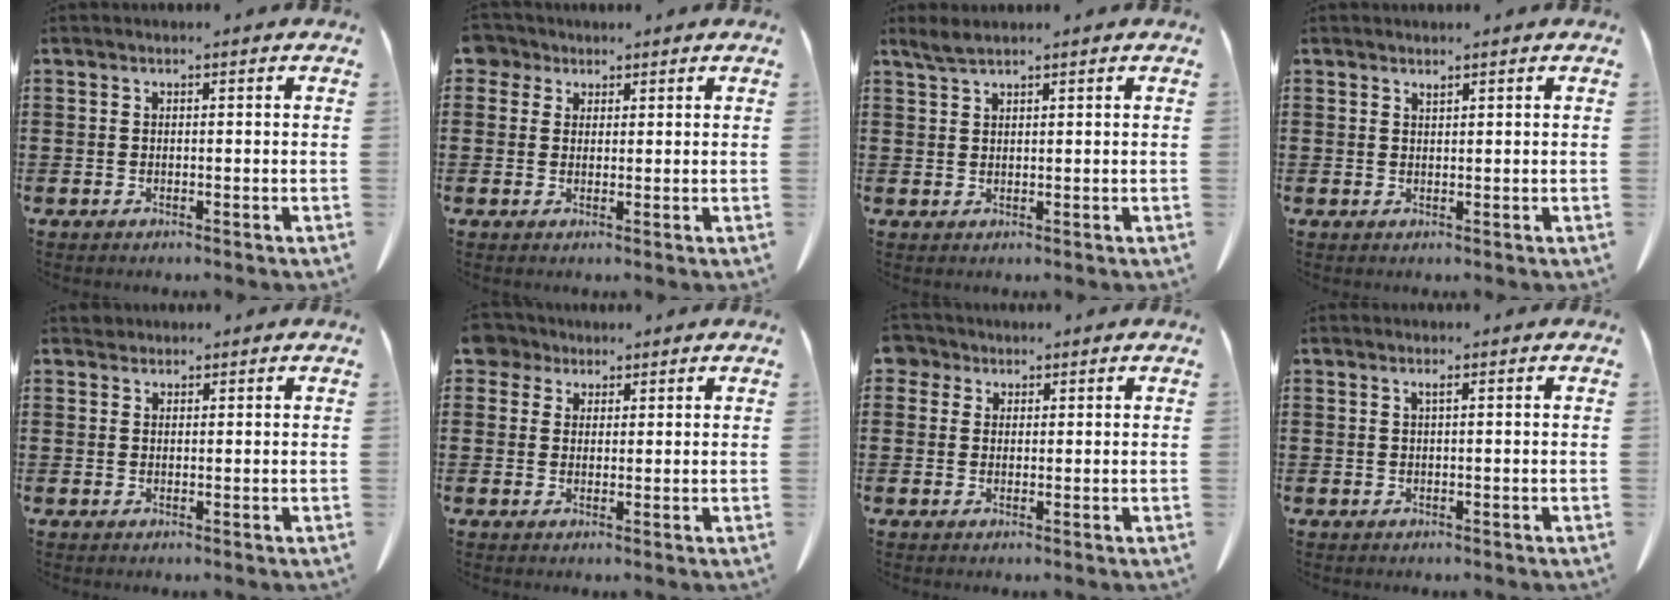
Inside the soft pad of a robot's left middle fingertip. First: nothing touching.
{"total": 2.9, "force": [2.0, 1.9, 0.8], "torque": [-0.017, 0.006, 0.035]}
{"total": 2.0, "force": [1.6, 0.2, 1.1], "torque": [-0.025, 0.001, 0.030]}
{"total": 0.8, "force": [0.8, 0.0, 0.3], "torque": [-0.007, -0.002, 0.016]}
{"total": 1.1, "force": [1.0, 0.5, -0.1], "torque": [-0.002, 0.002, 0.019]}
{"total": 3.5, "force": [2.6, 2.3, 0.9], "torque": [-0.023, 0.009, 0.048]}
{"total": 2.5, "force": [1.7, 1.7, 0.6], "torque": [-0.013, 0.006, 0.029]}
{"total": 0.7, "force": [0.3, -0.1, 0.6], "torque": [-0.011, -0.002, 0.006]}